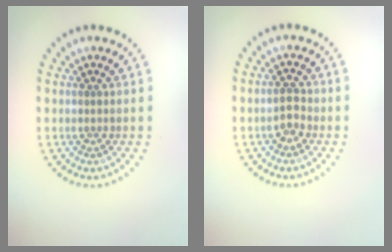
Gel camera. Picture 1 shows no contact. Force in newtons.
{"total": 1.9, "press": 1.8, "slide": 0.3}